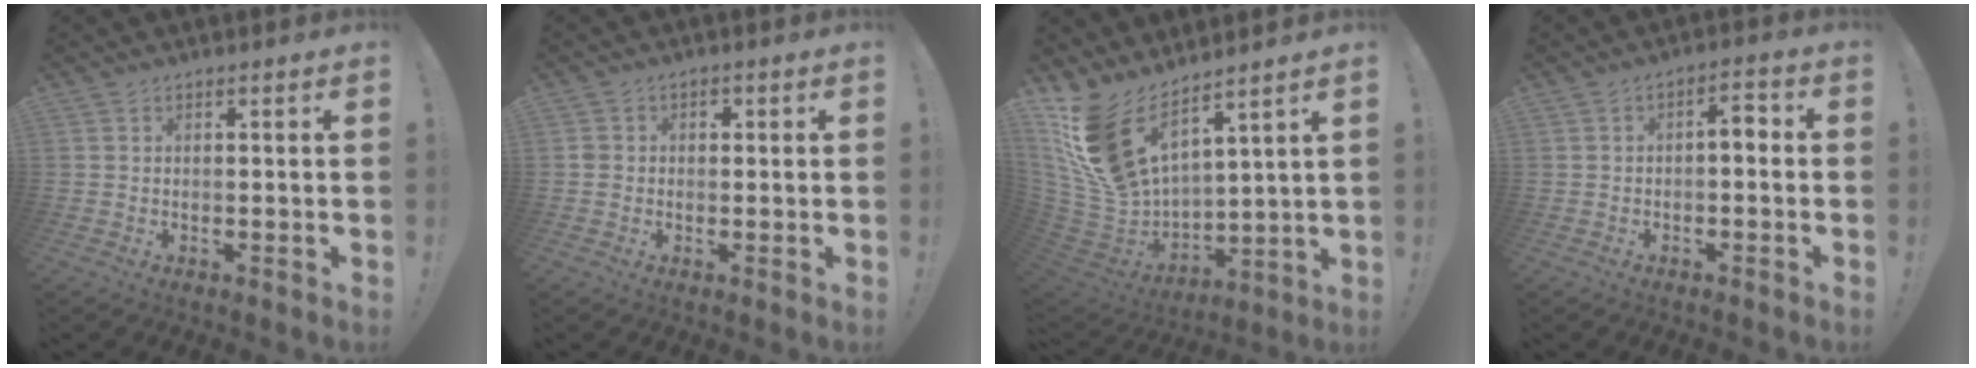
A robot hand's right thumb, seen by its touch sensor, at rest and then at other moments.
{"total": 2.9, "force": [-0.6, 2.6, 1.0], "torque": [-0.016, 0.011, -0.010]}
{"total": 16.0, "force": [11.0, 7.4, 8.9], "torque": [-0.188, -0.081, 0.206]}
{"total": 3.8, "force": [-0.7, 1.7, 3.3], "torque": [-0.047, 0.007, -0.019]}